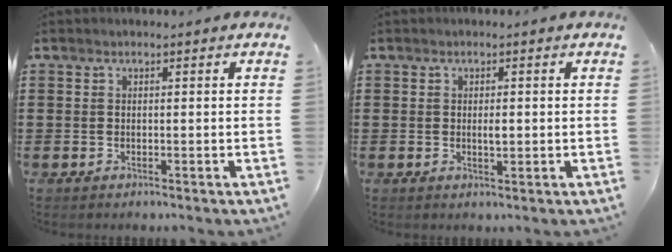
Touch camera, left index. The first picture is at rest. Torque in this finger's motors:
{"motor_torque": [0.37, -0.03, 0.01, 0.03]}